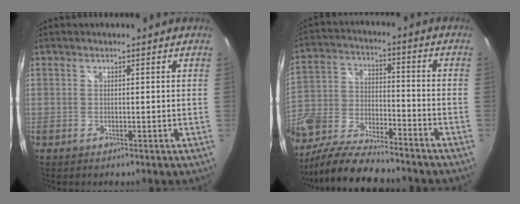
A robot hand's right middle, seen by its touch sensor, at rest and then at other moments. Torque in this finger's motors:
{"motor_torque": [1.09, -1.05, 0.84, 0.21]}